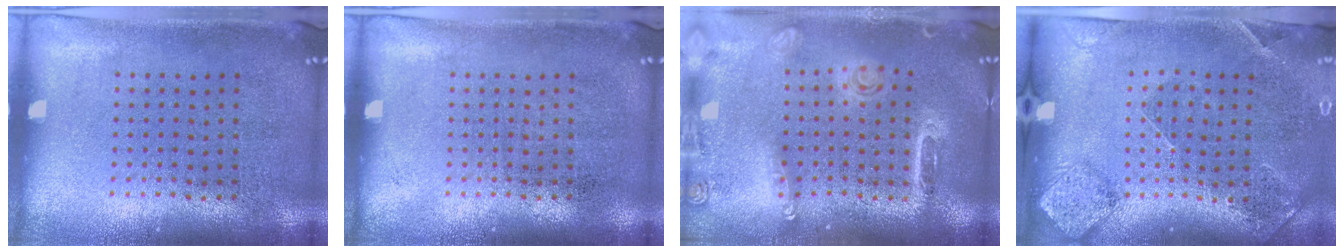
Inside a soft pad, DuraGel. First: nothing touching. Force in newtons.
{"total": 0.0}
{"total": 1.6, "press": 1.5, "slide": 0.5}
{"total": 1.5, "press": 1.4, "slide": 0.6}